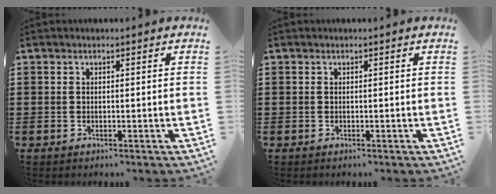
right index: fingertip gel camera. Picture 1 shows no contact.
{"total": 0.0}